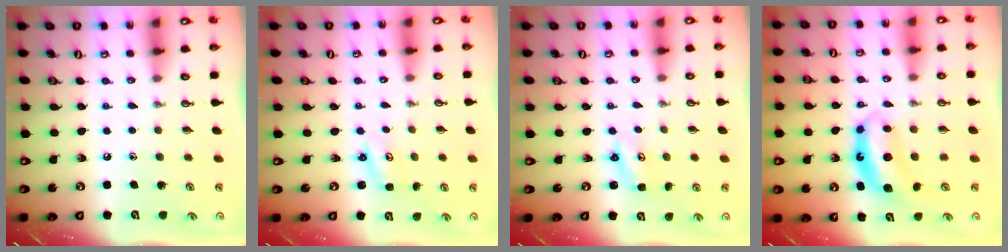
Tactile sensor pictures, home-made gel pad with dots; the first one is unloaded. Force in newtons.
{"total": 1.8, "press": 1.8, "slide": 0.2}
{"total": 2.7, "press": 2.7, "slide": 0.3}
{"total": 6.8, "press": 6.8, "slide": 0.3}